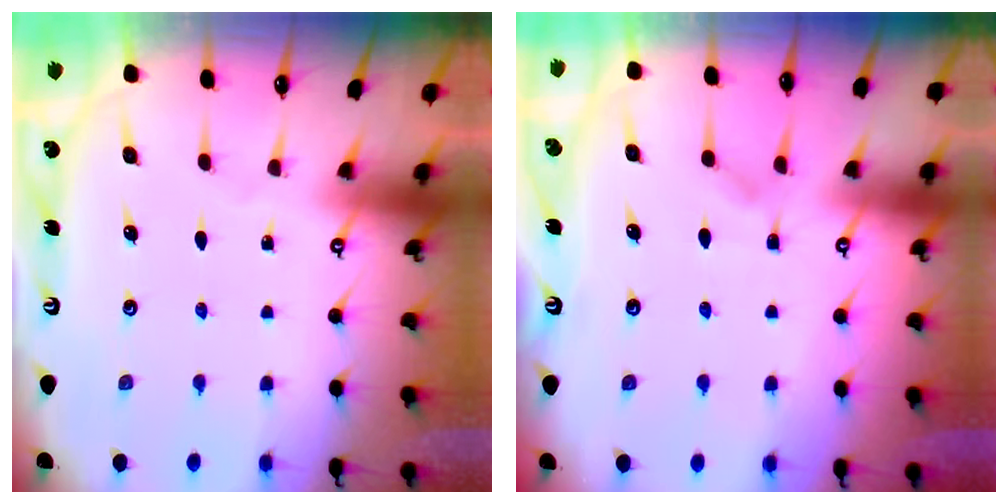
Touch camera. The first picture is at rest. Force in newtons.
{"total": 4.1, "press": 4.1, "slide": 0.4}